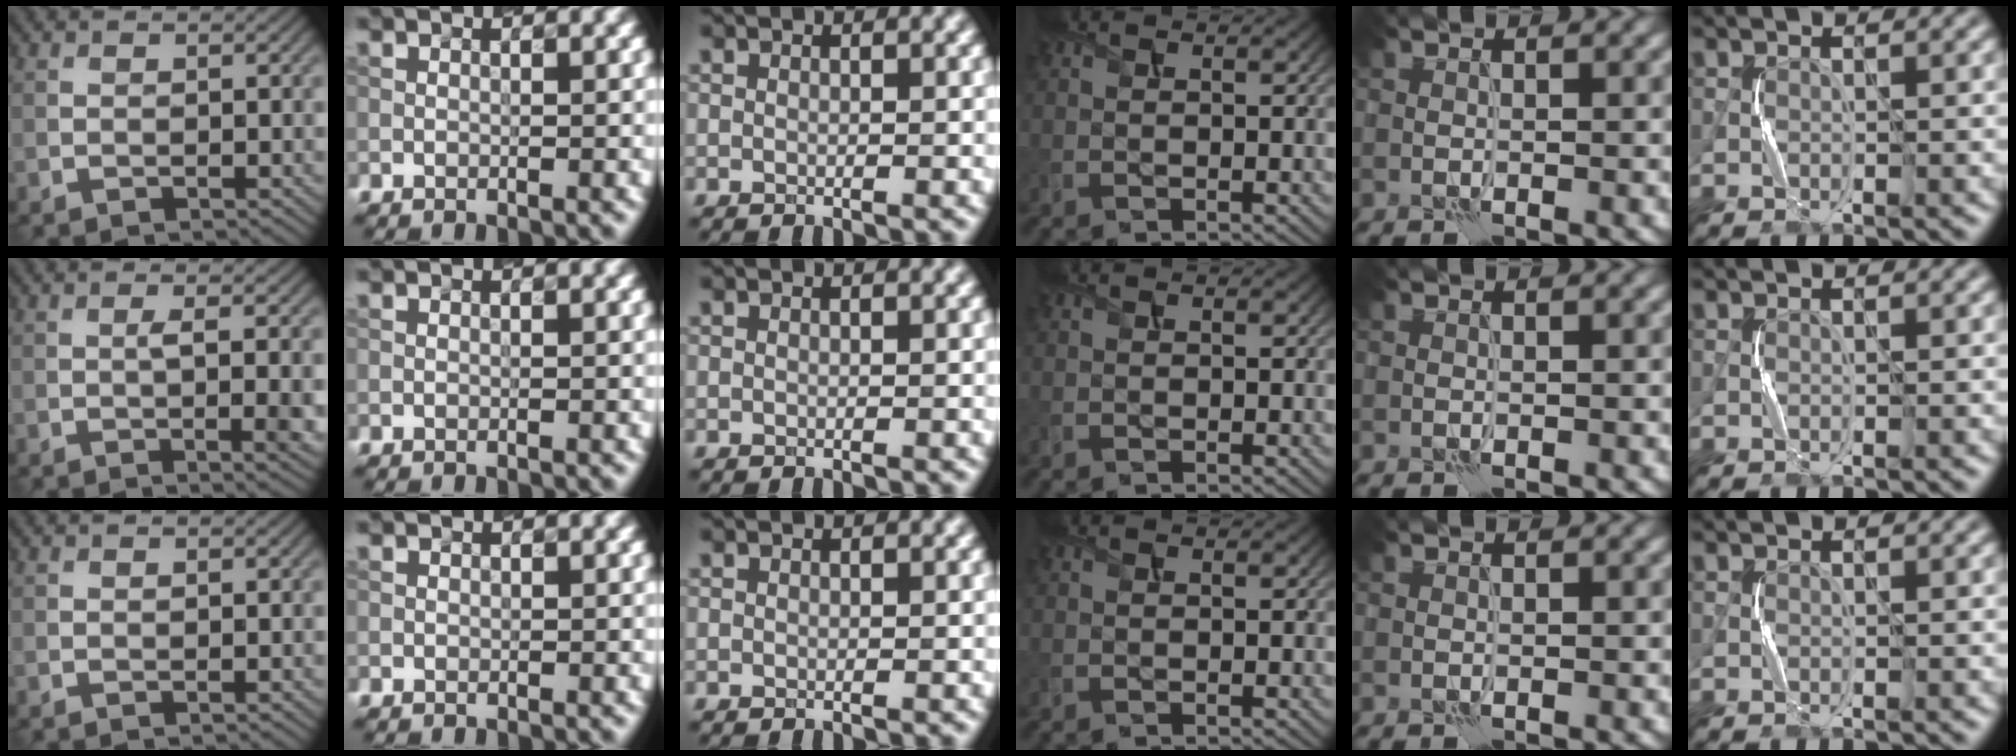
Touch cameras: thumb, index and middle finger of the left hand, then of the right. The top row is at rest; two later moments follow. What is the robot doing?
{"motion": "squeeze", "object": "stress ball aka squeeze ball"}